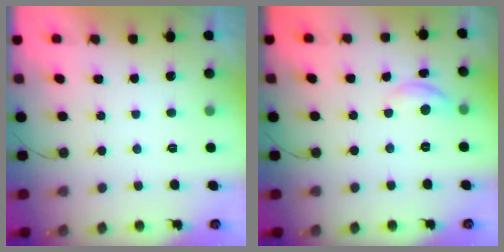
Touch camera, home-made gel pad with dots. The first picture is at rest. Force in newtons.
{"total": 5.5, "press": 5.5, "slide": 0.7}